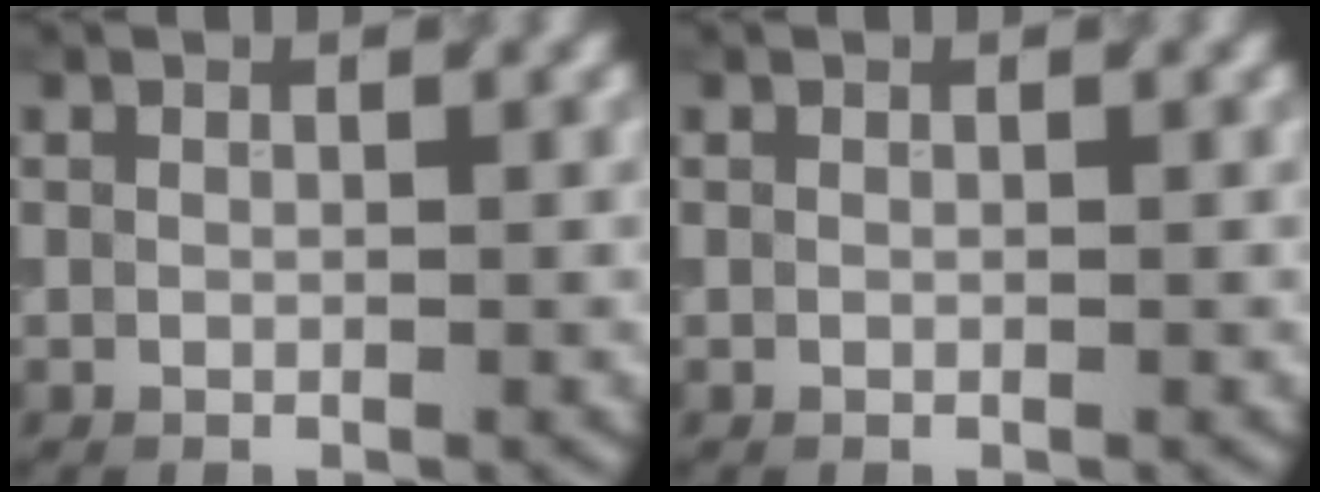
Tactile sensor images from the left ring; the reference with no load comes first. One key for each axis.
{"total": 0.0}